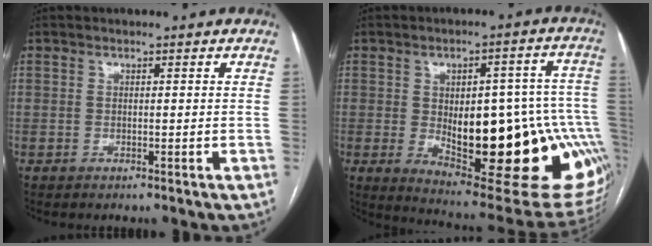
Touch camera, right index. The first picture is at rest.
{"total": 25.9, "force": [-4.2, 8.3, 24.2], "torque": [-0.245, 0.012, -0.029]}